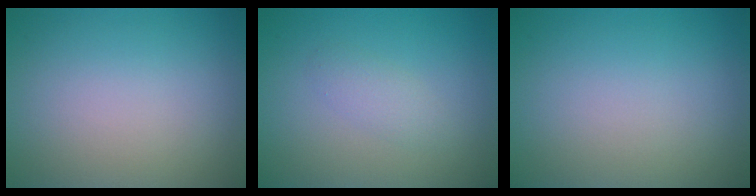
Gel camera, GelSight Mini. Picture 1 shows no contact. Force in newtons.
{"total": 1.5, "press": 1.5, "slide": 0.1}
{"total": 0.0}